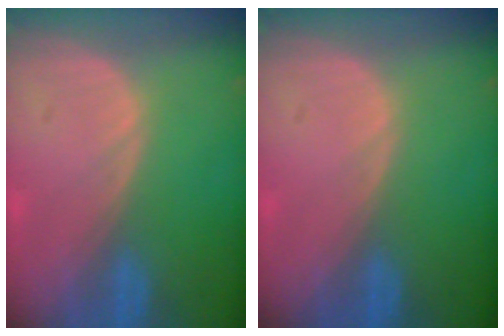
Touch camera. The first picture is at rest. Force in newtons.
{"total": 0.0}